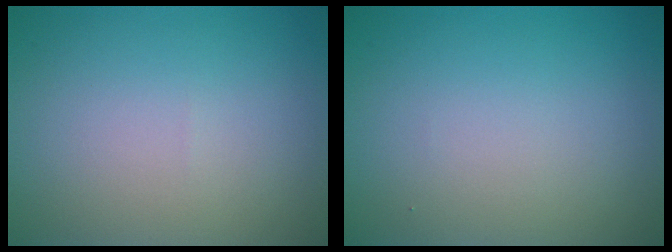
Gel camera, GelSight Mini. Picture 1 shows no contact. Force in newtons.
{"total": 0.0}